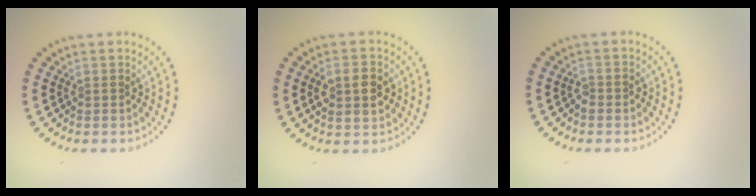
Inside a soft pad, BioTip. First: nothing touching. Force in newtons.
{"total": 3.8, "press": 3.8, "slide": 0.1}
{"total": 0.9, "press": 0.9, "slide": 0.3}